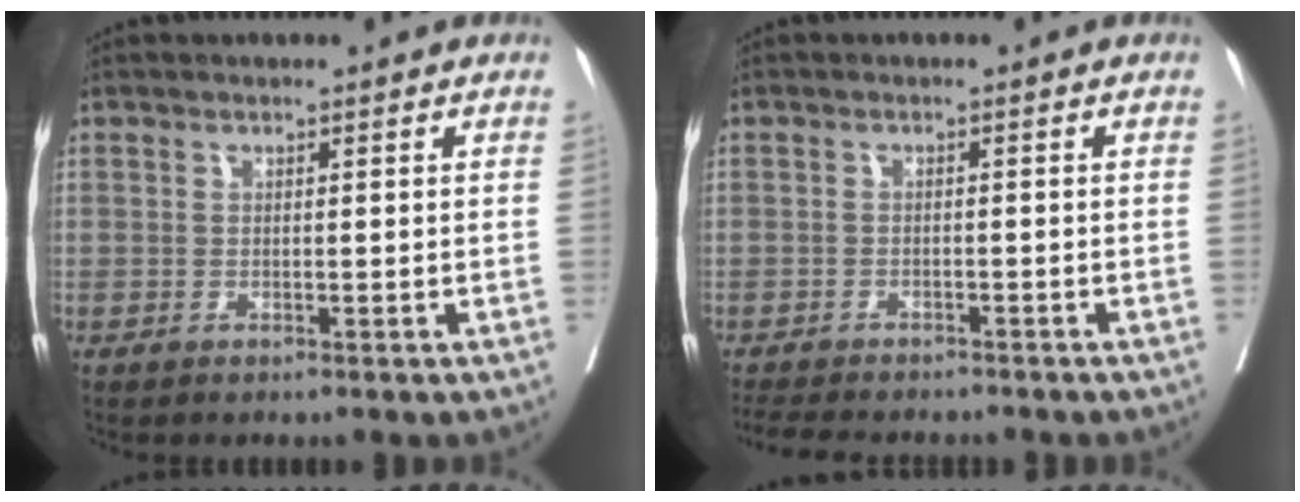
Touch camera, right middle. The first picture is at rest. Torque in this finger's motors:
{"motor_torque": [0.68, -0.83, 0.00, 0.02]}